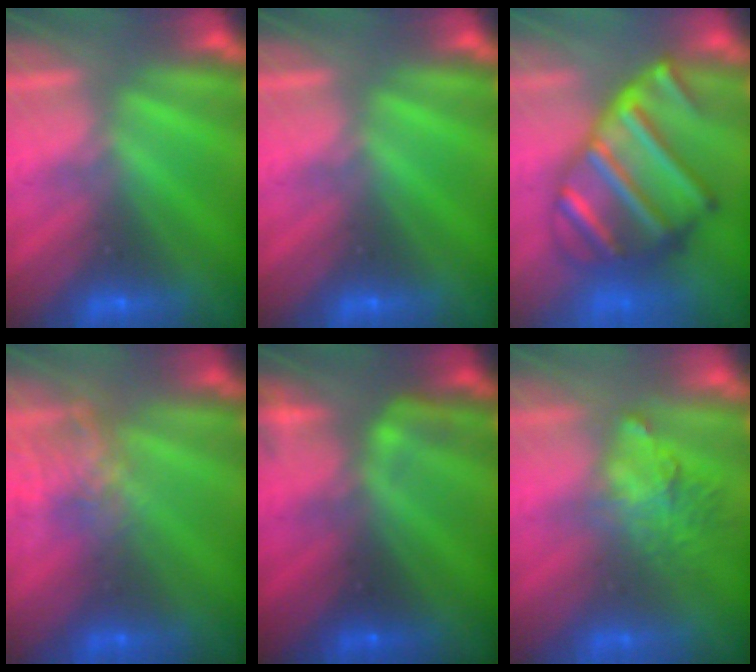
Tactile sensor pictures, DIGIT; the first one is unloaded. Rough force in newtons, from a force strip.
{"total": 0.0}
{"total": 9.1}
{"total": 4.6}
{"total": 2.3}
{"total": 3.7}